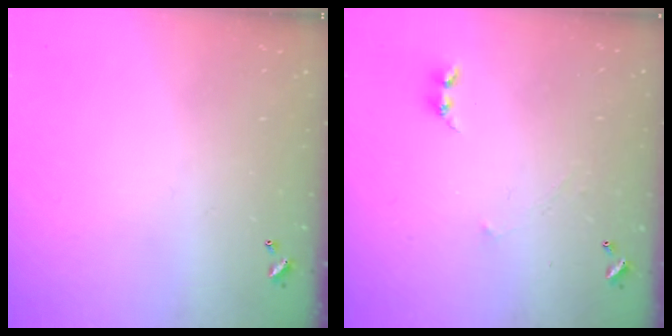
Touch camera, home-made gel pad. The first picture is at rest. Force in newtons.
{"total": 1.7, "press": 1.6, "slide": 0.4}